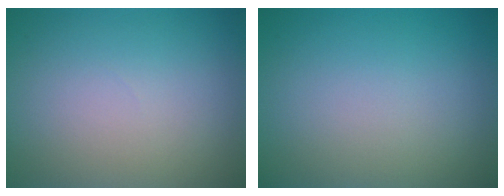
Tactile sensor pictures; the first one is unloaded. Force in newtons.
{"total": 0.0}